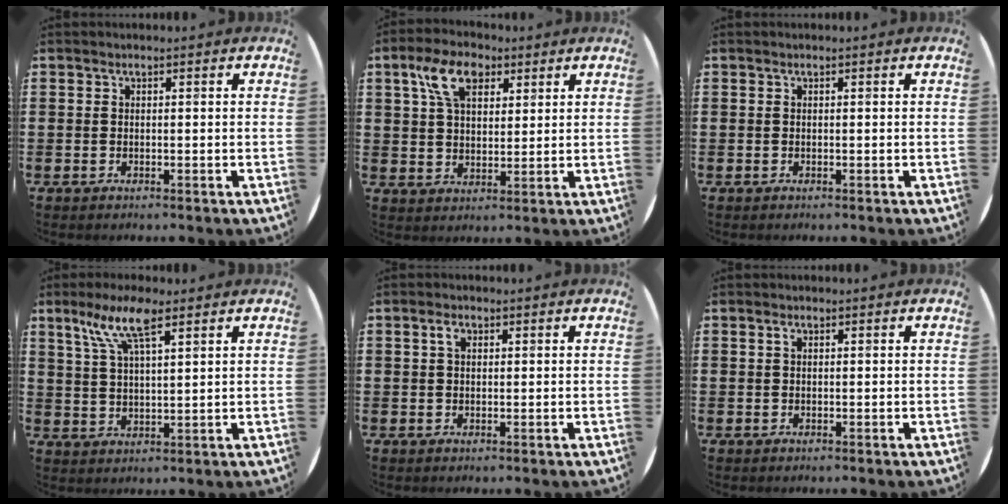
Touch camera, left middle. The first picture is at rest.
{"total": 6.9, "force": [3.8, 4.1, 4.1], "torque": [-0.088, 0.013, 0.069]}
{"total": 0.0}
{"total": 7.5, "force": [5.0, 1.9, 5.3], "torque": [-0.118, 0.002, 0.087]}
{"total": 1.8, "force": [0.8, 1.1, 1.2], "torque": [-0.010, 0.001, 0.010]}
{"total": 0.7, "force": [0.3, 0.5, 0.4], "torque": [-0.002, -0.001, 0.004]}